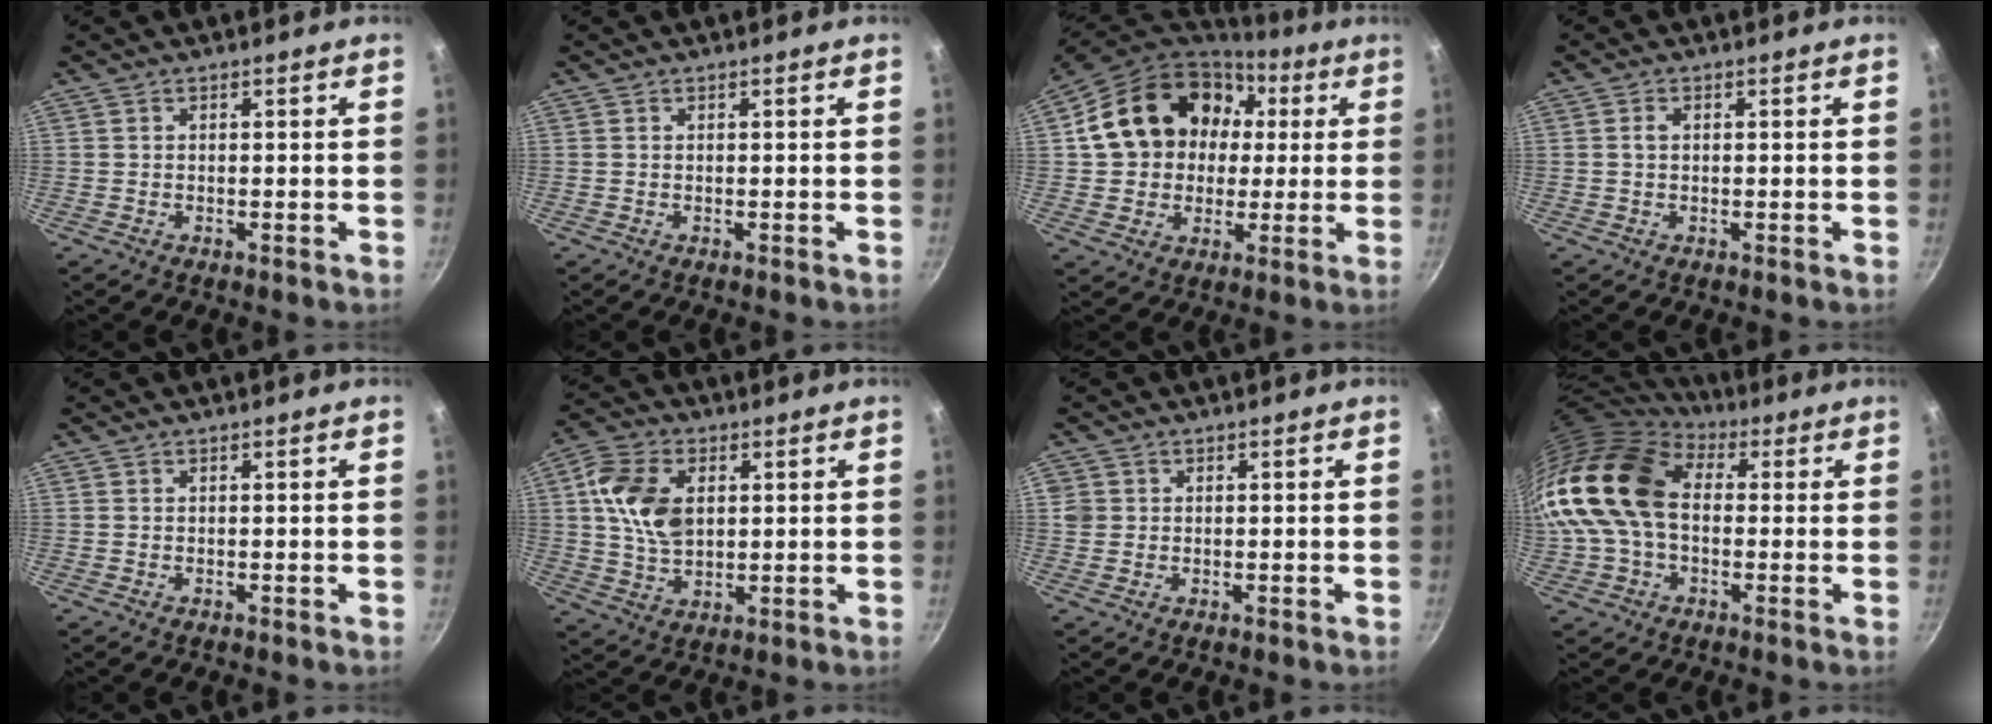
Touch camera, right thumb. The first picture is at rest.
{"total": 0.0}
{"total": 21.3, "force": [4.3, 17.1, 12.0], "torque": [-0.188, 0.040, 0.076]}
{"total": 1.4, "force": [0.2, 1.0, 1.0], "torque": [-0.017, 0.006, 0.003]}
{"total": 0.0}
{"total": 11.6, "force": [2.3, 7.6, 8.4], "torque": [-0.146, 0.003, 0.040]}
{"total": 2.2, "force": [0.3, 2.1, 0.7], "torque": [-0.005, 0.005, 0.002]}
{"total": 16.8, "force": [1.2, 11.8, 12.0], "torque": [-0.217, 0.030, 0.009]}